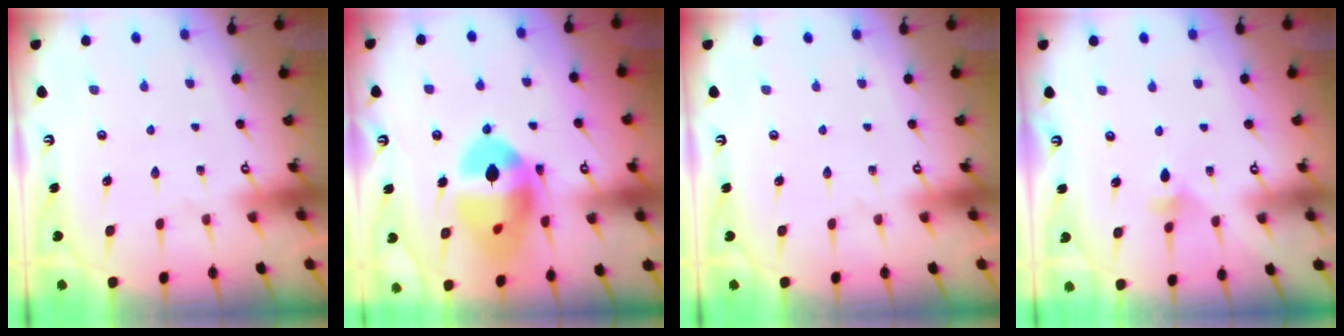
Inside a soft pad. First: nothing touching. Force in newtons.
{"total": 16.1, "press": 15.1, "slide": 5.6}
{"total": 0.0}
{"total": 4.5, "press": 4.4, "slide": 1.0}